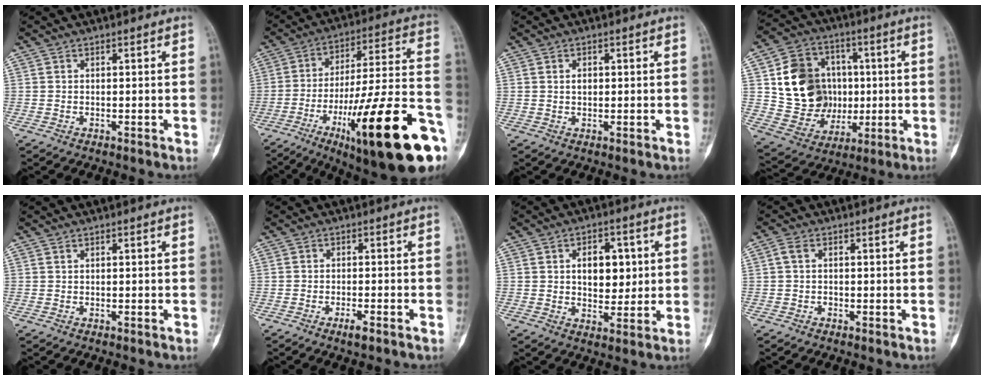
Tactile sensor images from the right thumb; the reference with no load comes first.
{"total": 29.7, "force": [-12.8, 6.3, 26.1], "torque": [-0.354, 0.048, -0.187]}
{"total": 1.6, "force": [0.4, 1.1, 1.1], "torque": [-0.015, 0.000, 0.008]}
{"total": 18.1, "force": [2.1, 15.0, 9.9], "torque": [-0.130, 0.009, 0.056]}
{"total": 0.0}
{"total": 2.4, "force": [-1.5, 0.6, 1.7], "torque": [-0.033, 0.004, -0.028]}
{"total": 8.3, "force": [1.6, 5.4, 6.0], "torque": [-0.051, -0.005, 0.028]}
{"total": 1.8, "force": [0.0, 1.3, 1.3], "torque": [-0.030, 0.005, -0.005]}